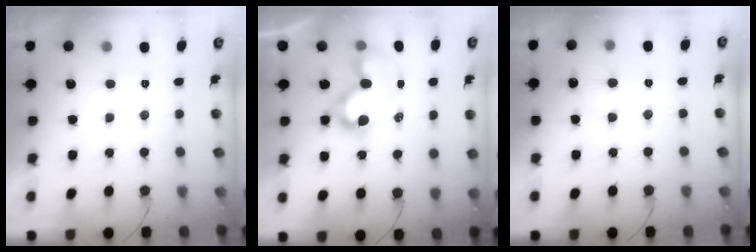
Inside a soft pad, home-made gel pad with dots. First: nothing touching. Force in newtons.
{"total": 10.0, "press": 10.0, "slide": 0.3}
{"total": 6.9, "press": 6.8, "slide": 0.4}